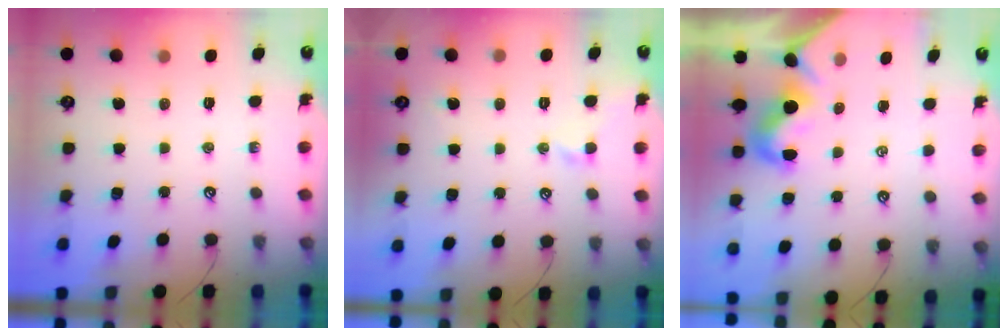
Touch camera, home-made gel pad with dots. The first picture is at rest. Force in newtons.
{"total": 1.0, "press": 0.9, "slide": 0.4}
{"total": 1.9, "press": 1.8, "slide": 0.6}